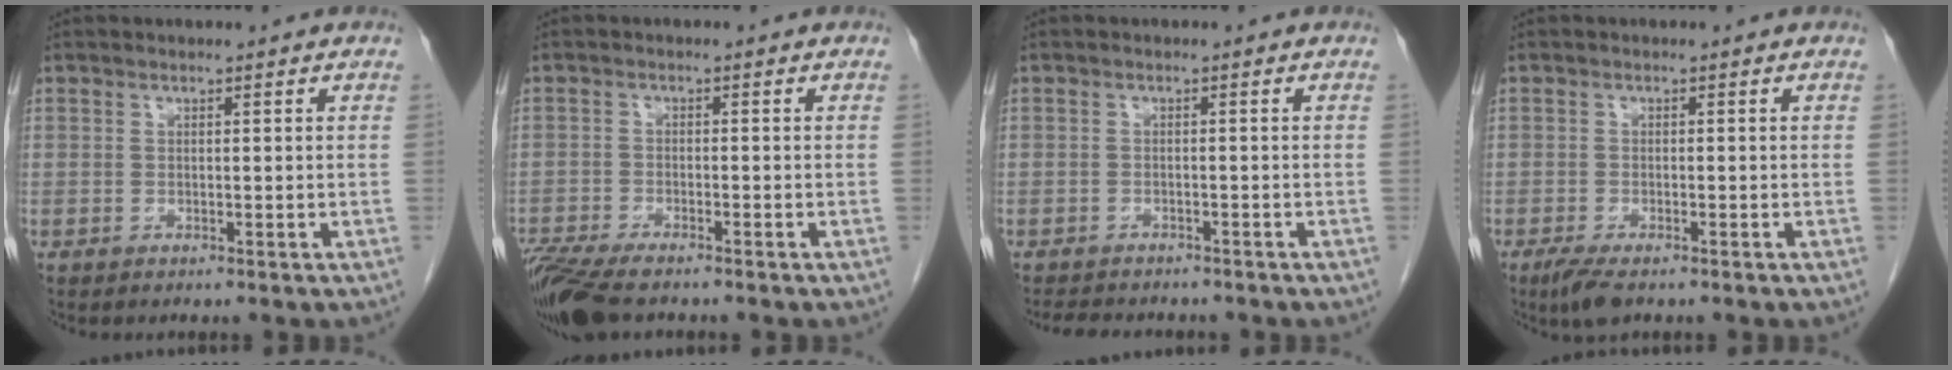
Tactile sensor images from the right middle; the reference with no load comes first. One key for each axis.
{"total": 9.5, "fx": -7.6, "fy": 2.2, "fz": 5.2, "tx": -0.097, "ty": -0.022, "tz": -0.133}
{"total": 7.1, "fx": -6.3, "fy": 2.3, "fz": 2.5, "tx": -0.038, "ty": 0.000, "tz": -0.084}
{"total": 3.8, "fx": -2.7, "fy": 1.1, "fz": 2.5, "tx": -0.052, "ty": -0.009, "tz": -0.044}